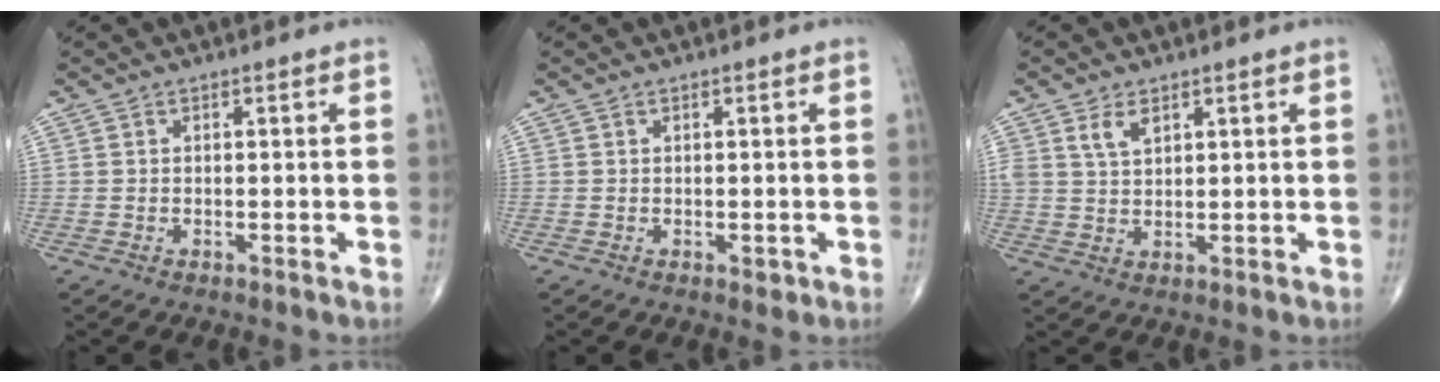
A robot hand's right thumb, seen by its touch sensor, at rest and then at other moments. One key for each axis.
{"total": 1.0, "fx": -0.1, "fy": 0.6, "fz": 0.7, "tx": -0.003, "ty": -0.001, "tz": -0.001}
{"total": 3.7, "fx": 2.1, "fy": 2.0, "fz": 2.3, "tx": -0.035, "ty": -0.010, "tz": 0.045}